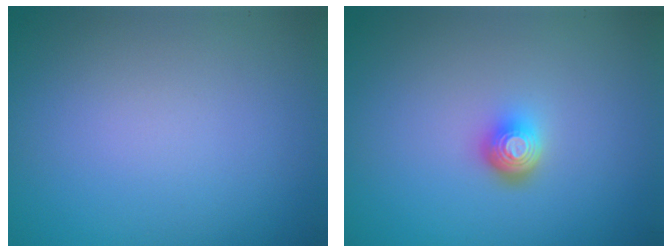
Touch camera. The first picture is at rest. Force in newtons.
{"total": 2.3, "press": 1.5, "slide": 1.8}